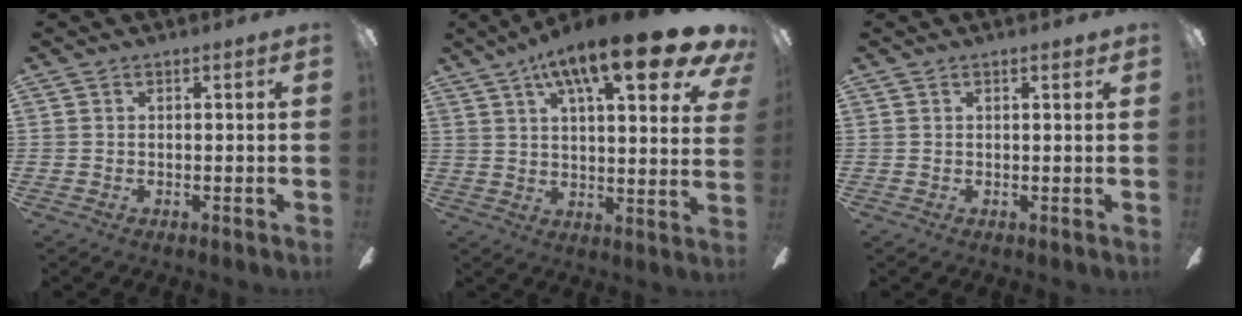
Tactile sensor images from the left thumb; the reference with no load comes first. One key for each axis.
{"total": 22.4, "fx": 12.9, "fy": 6.2, "fz": 17.3, "tx": -0.252, "ty": -0.066, "tz": 0.197}
{"total": 1.5, "fx": 0.9, "fy": 0.2, "fz": 1.1, "tx": -0.025, "ty": 0.003, "tz": 0.014}